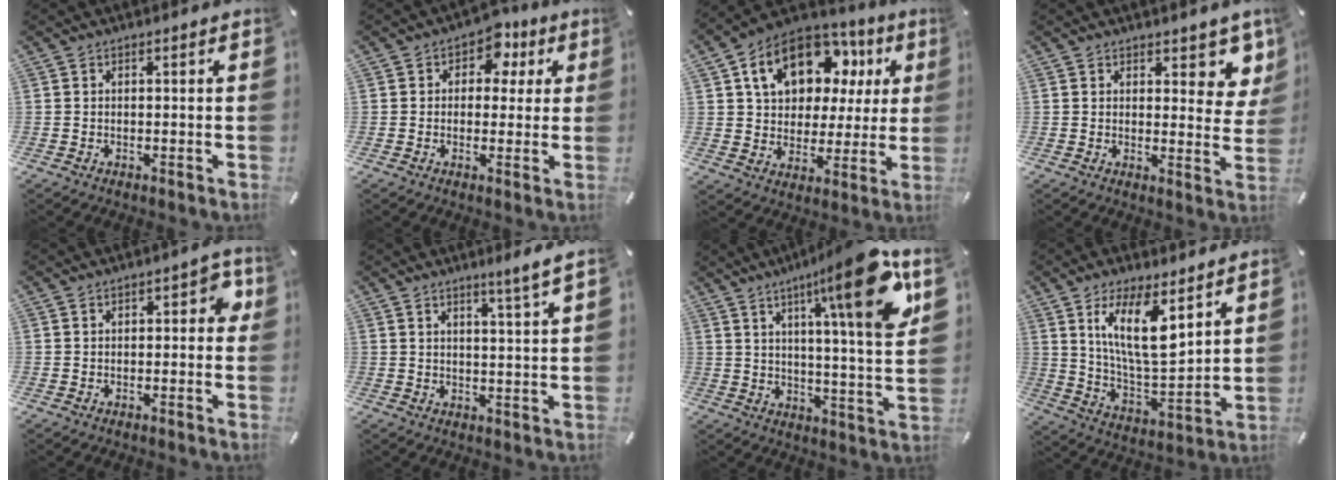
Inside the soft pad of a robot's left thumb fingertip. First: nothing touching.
{"total": 7.0, "force": [2.2, 5.4, 3.9], "torque": [-0.043, -0.006, 0.030]}
{"total": 16.3, "force": [7.5, 11.7, 8.5], "torque": [-0.160, -0.019, 0.140]}
{"total": 6.8, "force": [4.6, 3.8, 3.2], "torque": [-0.012, -0.038, 0.074]}
{"total": 4.0, "force": [0.3, 2.2, 3.3], "torque": [-0.049, 0.006, 0.001]}
{"total": 4.3, "force": [3.3, -0.7, 2.7], "torque": [-0.052, -0.019, 0.054]}
{"total": 19.8, "force": [9.8, 3.7, 16.8], "torque": [-0.243, -0.048, 0.135]}
{"total": 15.1, "force": [8.3, 5.1, 11.5], "torque": [-0.229, -0.035, 0.141]}